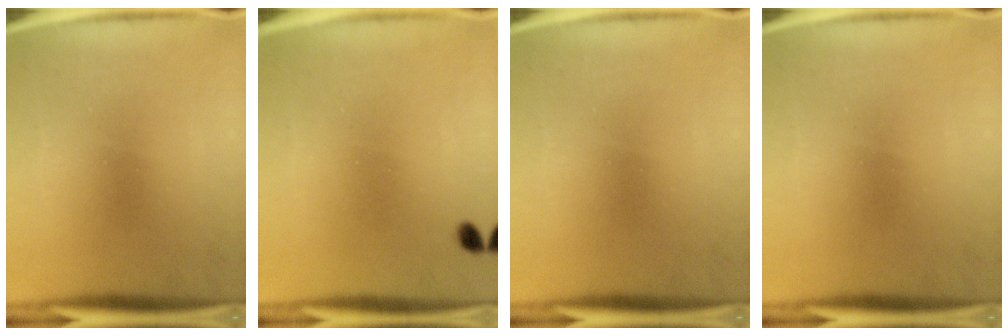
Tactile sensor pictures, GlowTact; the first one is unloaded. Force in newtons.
{"total": 1.1}
{"total": 0.0}
{"total": 0.0}